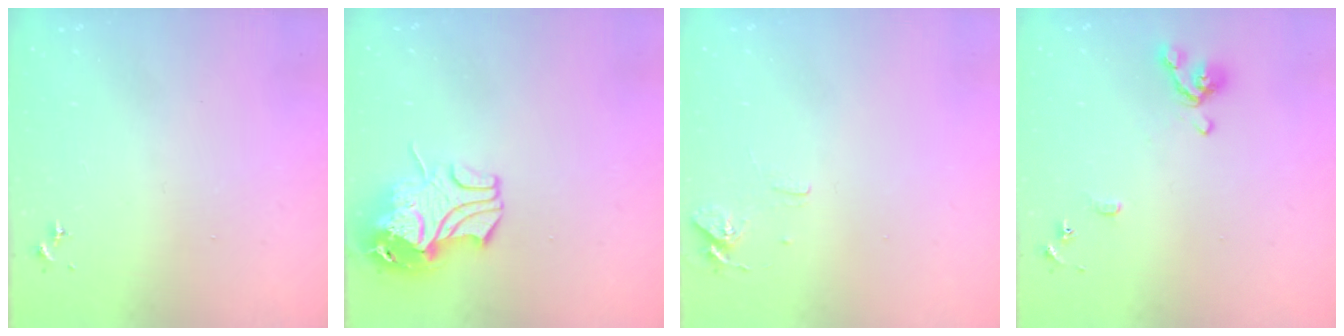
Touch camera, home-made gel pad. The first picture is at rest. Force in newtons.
{"total": 12.1, "press": 12.0, "slide": 1.8}
{"total": 7.4, "press": 7.4, "slide": 0.6}
{"total": 9.9, "press": 9.8, "slide": 1.3}